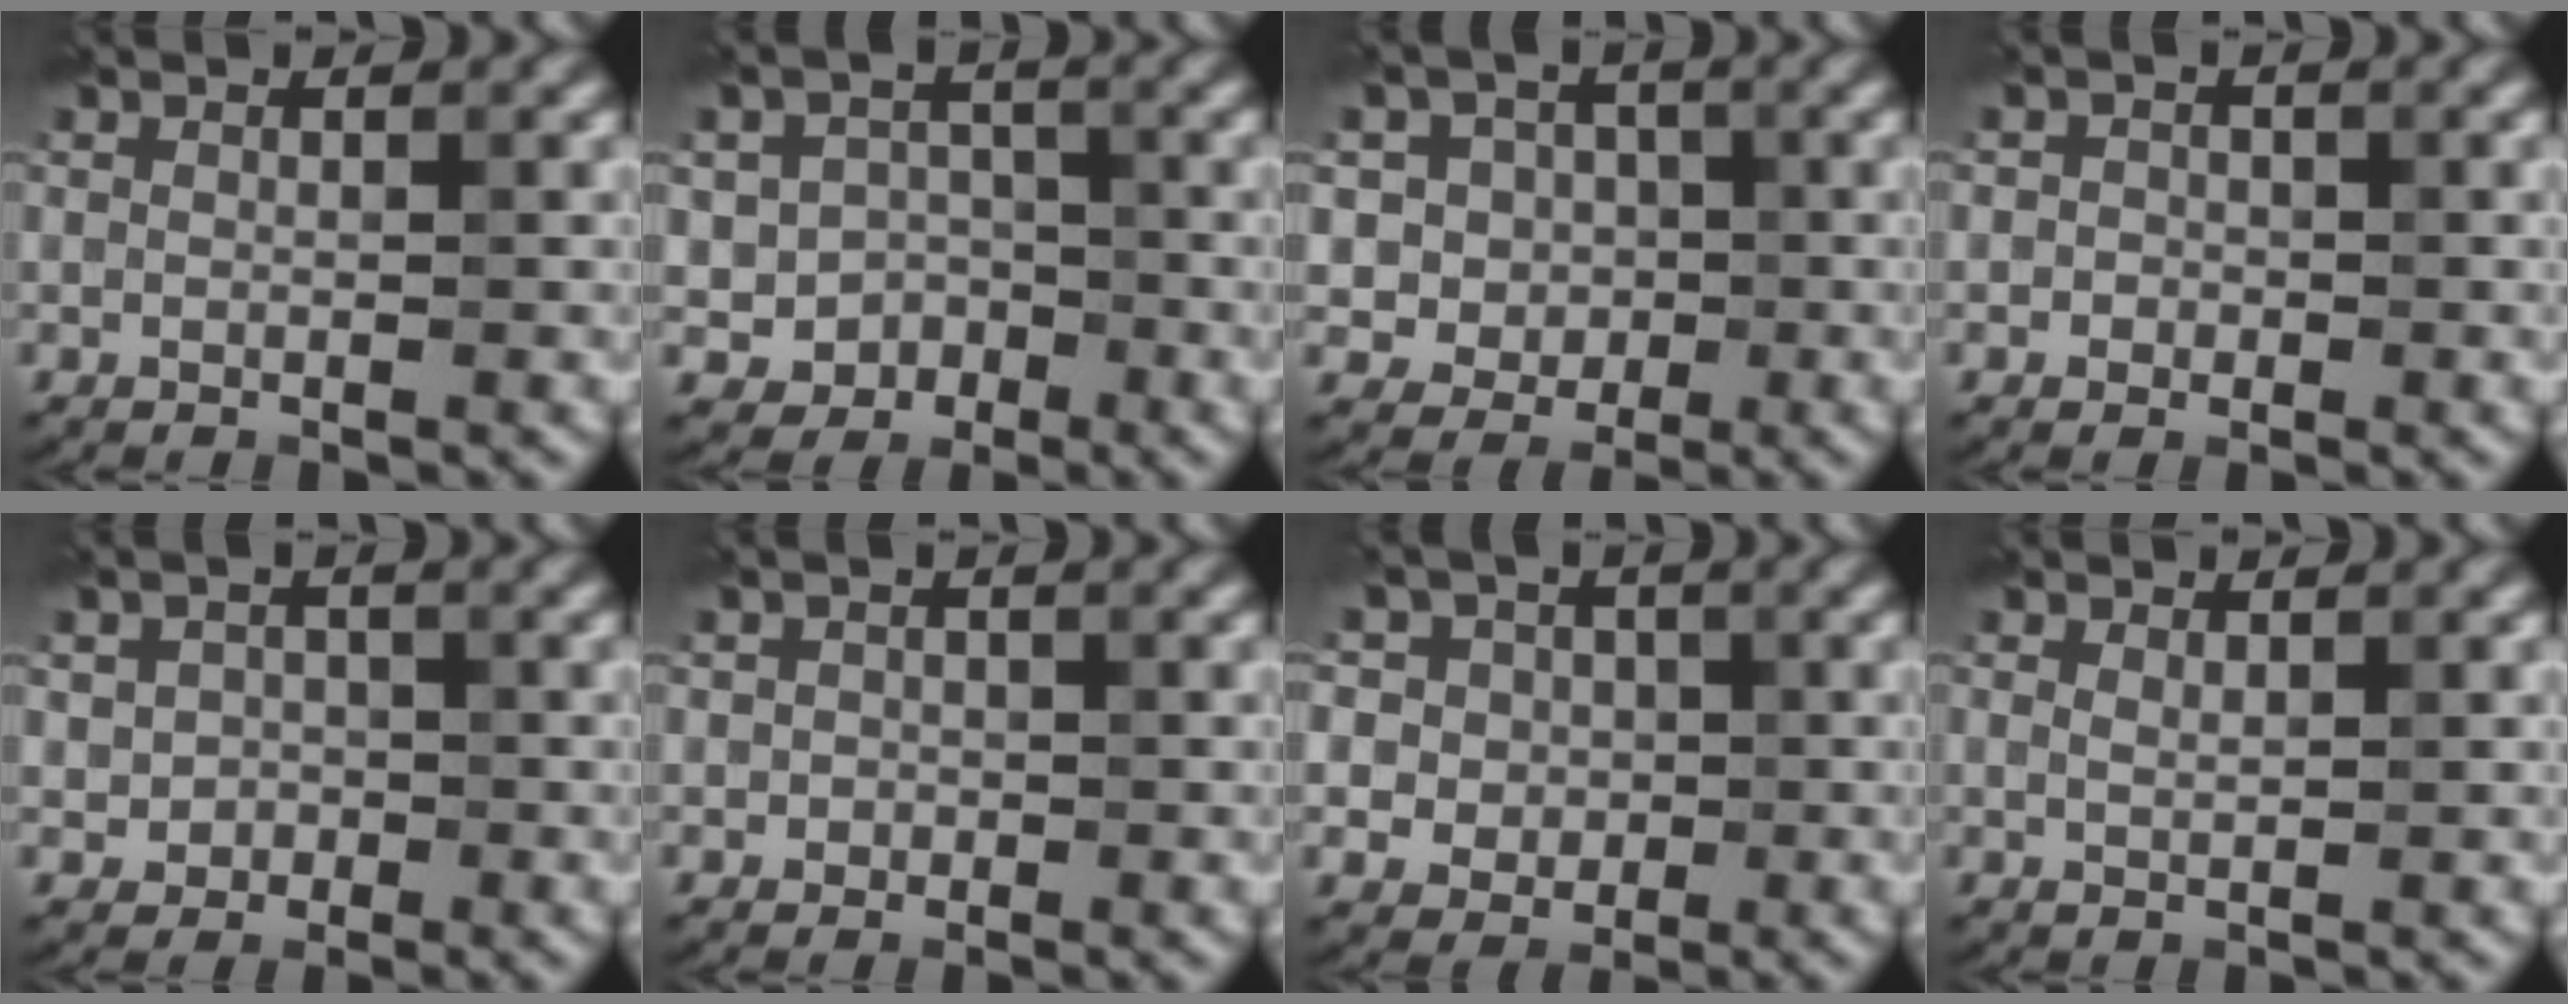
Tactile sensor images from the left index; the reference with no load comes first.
{"total": 4.0, "force": [-1.5, 3.5, 1.1], "torque": [0.007, 0.004, -0.032]}
{"total": 5.5, "force": [0.7, 5.2, 1.6], "torque": [-0.016, 0.016, -0.001]}
{"total": 1.4, "force": [-0.1, 1.3, 0.4], "torque": [0.009, 0.000, -0.014]}
{"total": 2.3, "force": [-0.3, 2.1, 0.8], "torque": [-0.004, -0.002, -0.008]}
{"total": 1.1, "force": [-0.1, 1.1, 0.2], "torque": [0.004, -0.002, -0.005]}
{"total": 8.7, "force": [3.1, 7.3, 3.5], "torque": [-0.071, 0.026, 0.020]}
{"total": 0.8, "force": [0.5, 0.3, 0.5], "torque": [-0.011, -0.002, 0.009]}